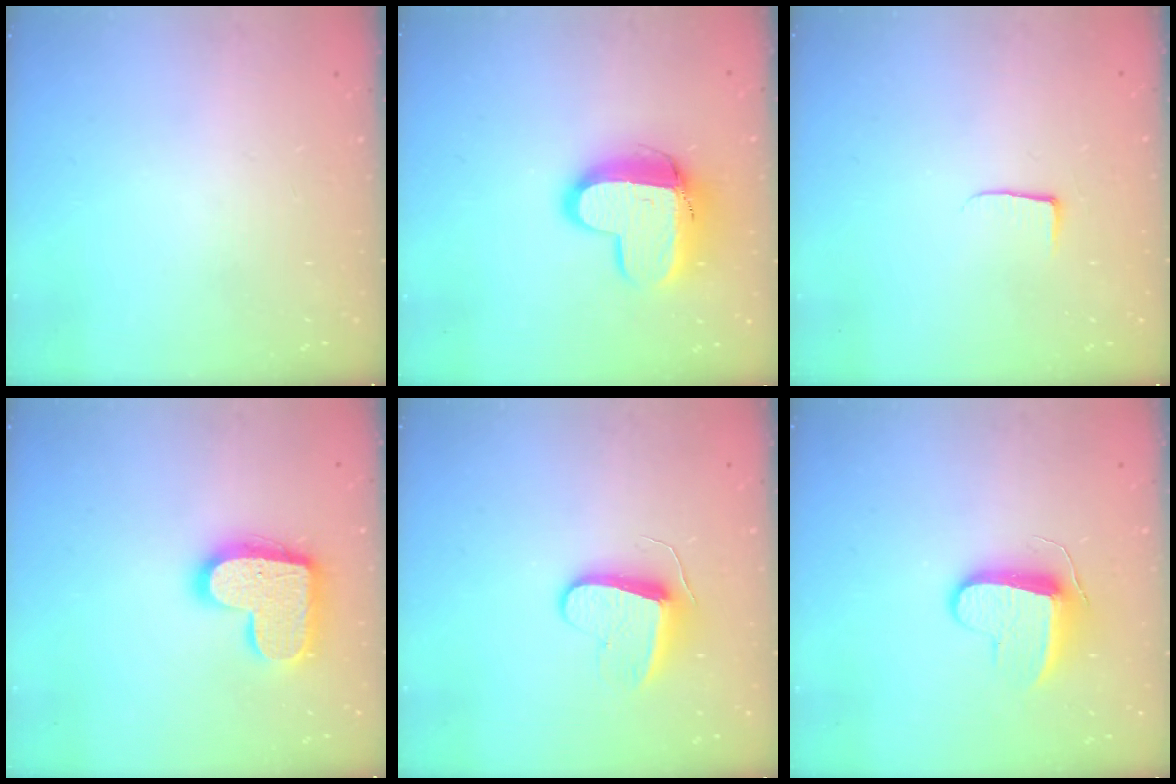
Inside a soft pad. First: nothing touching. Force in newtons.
{"total": 13.0, "press": 13.0, "slide": 1.2}
{"total": 3.7, "press": 3.7, "slide": 0.5}
{"total": 17.4, "press": 17.4, "slide": 0.9}
{"total": 9.1, "press": 9.1, "slide": 0.7}
{"total": 9.5, "press": 9.5, "slide": 0.1}